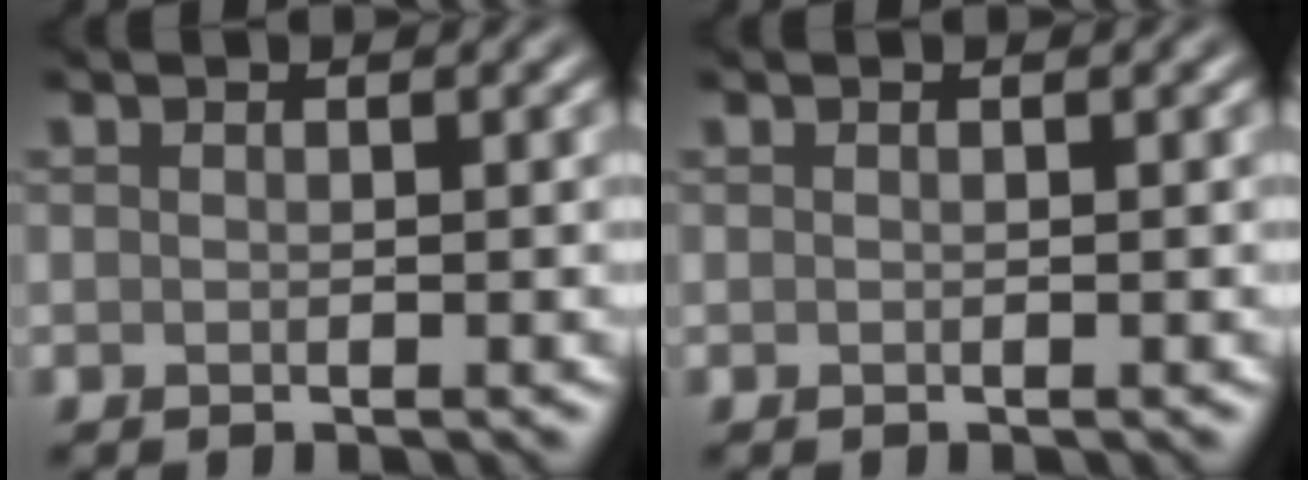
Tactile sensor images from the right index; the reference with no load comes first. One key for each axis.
{"total": 0.0}